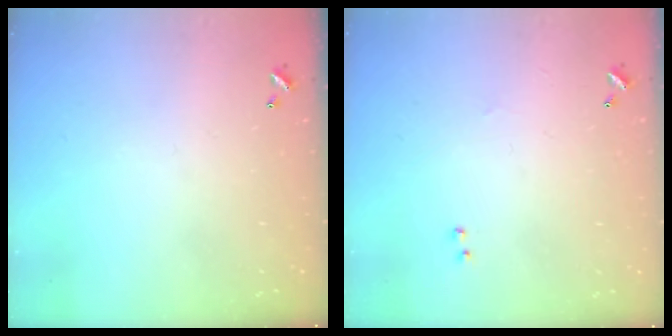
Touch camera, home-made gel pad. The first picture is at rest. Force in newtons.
{"total": 2.3, "press": 2.2, "slide": 0.8}